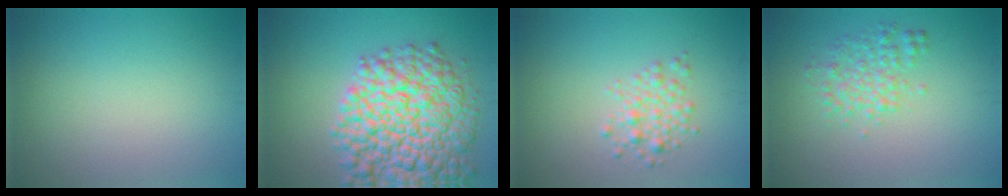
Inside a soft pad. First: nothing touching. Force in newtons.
{"total": 12.1, "press": 12.1, "slide": 0.5}
{"total": 2.1, "press": 2.1, "slide": 0.2}
{"total": 2.5, "press": 2.5, "slide": 0.0}